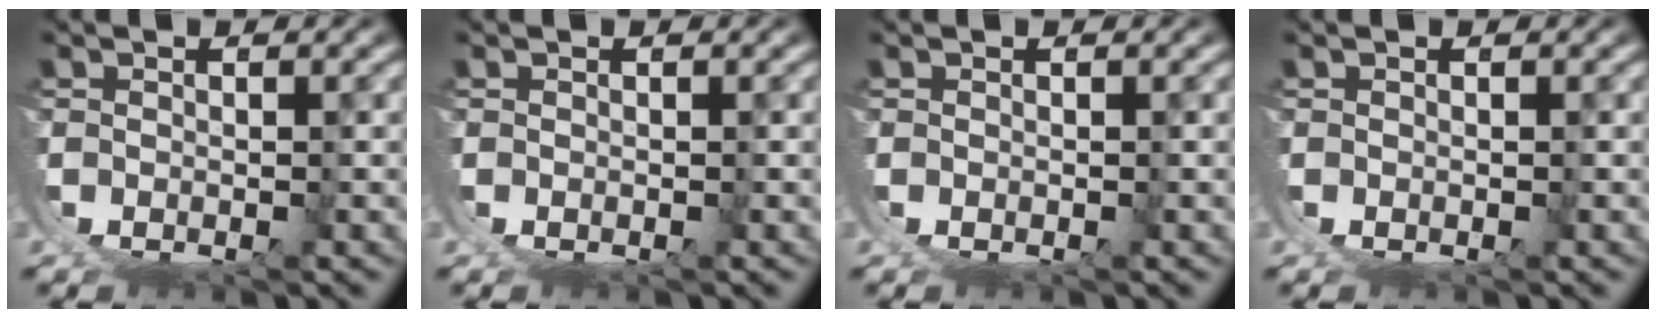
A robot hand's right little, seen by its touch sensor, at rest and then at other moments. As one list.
[{"total": 0.0}, {"total": 0.0}, {"total": 0.0}]